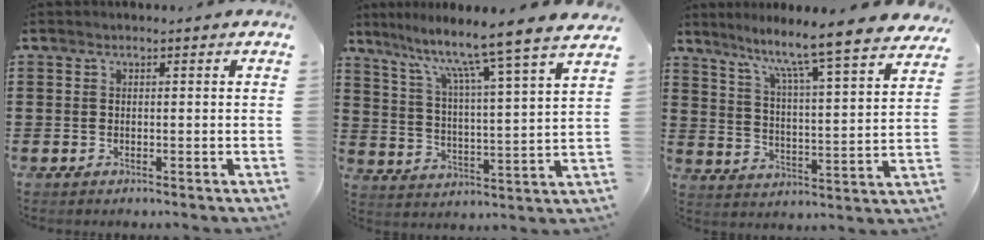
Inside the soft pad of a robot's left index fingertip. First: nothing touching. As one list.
[{"total": 9.0, "force": [7.4, -1.5, 4.9], "torque": [-0.115, -0.063, 0.112]}, {"total": 7.7, "force": [6.6, -0.9, 3.8], "torque": [-0.093, -0.062, 0.099]}]